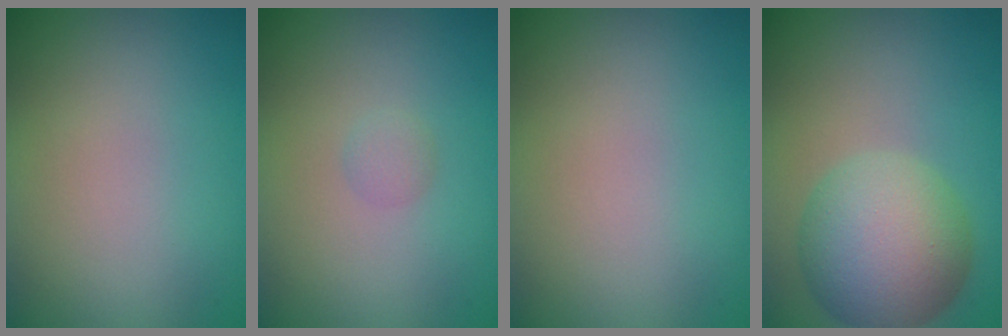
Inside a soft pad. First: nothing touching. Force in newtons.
{"total": 0.8, "press": 0.8, "slide": 0.1}
{"total": 0.0}
{"total": 7.6, "press": 7.6, "slide": 0.3}